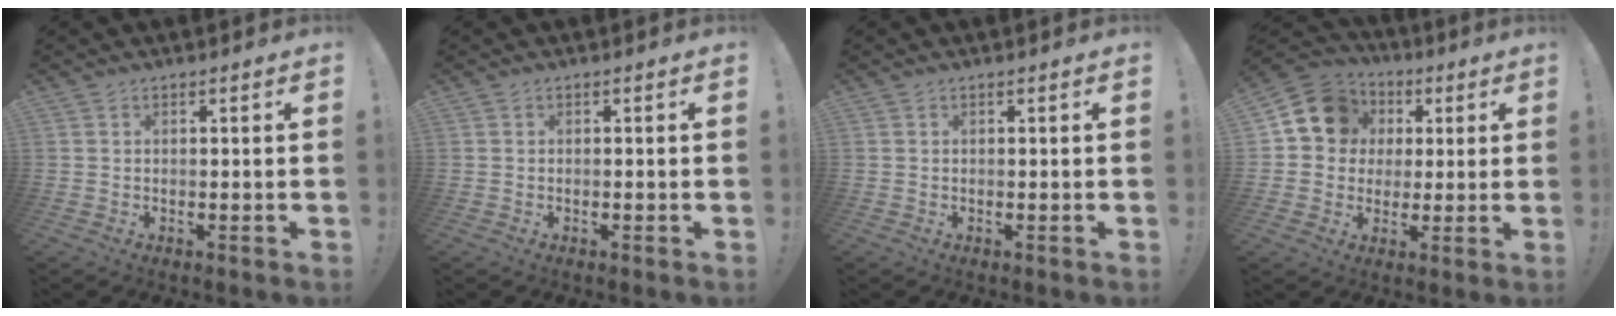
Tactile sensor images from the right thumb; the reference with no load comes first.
{"total": 0.6, "force": [-0.5, -0.2, 0.3], "torque": [-0.011, 0.001, -0.008]}
{"total": 0.0}
{"total": 12.7, "force": [3.3, 11.2, 5.0], "torque": [-0.066, -0.001, 0.070]}